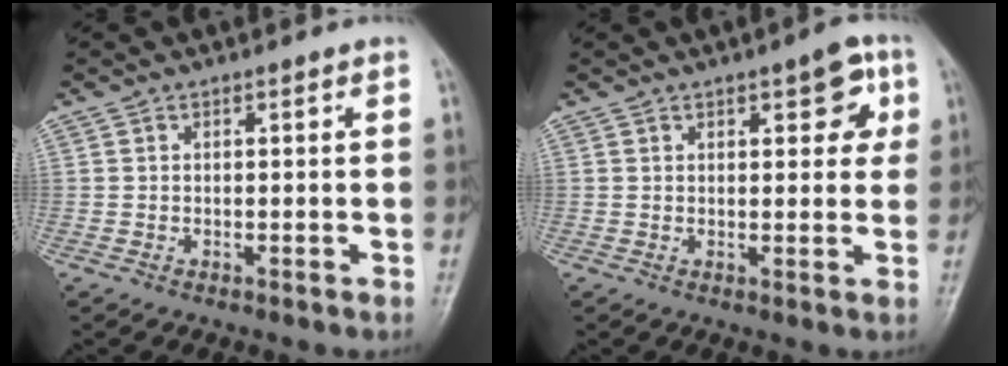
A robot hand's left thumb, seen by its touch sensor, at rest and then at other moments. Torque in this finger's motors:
{"motor_torque": [0.03, 0.16, -0.08, -0.24, 0.08]}